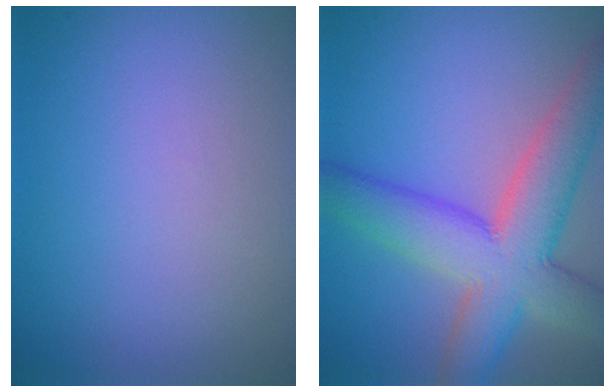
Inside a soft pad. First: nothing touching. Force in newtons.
{"total": 9.2, "press": 9.1, "slide": 0.5}